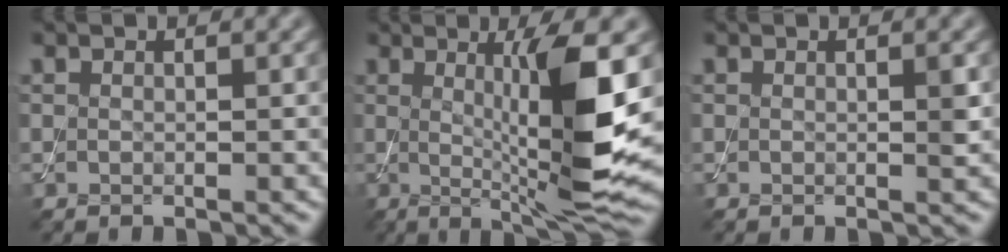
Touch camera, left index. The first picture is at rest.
{"total": 9.4, "force": [0.8, 1.4, 9.2], "torque": [-0.134, -0.018, 0.023]}
{"total": 0.8, "force": [0.1, 0.0, 0.8], "torque": [-0.010, -0.001, -0.001]}